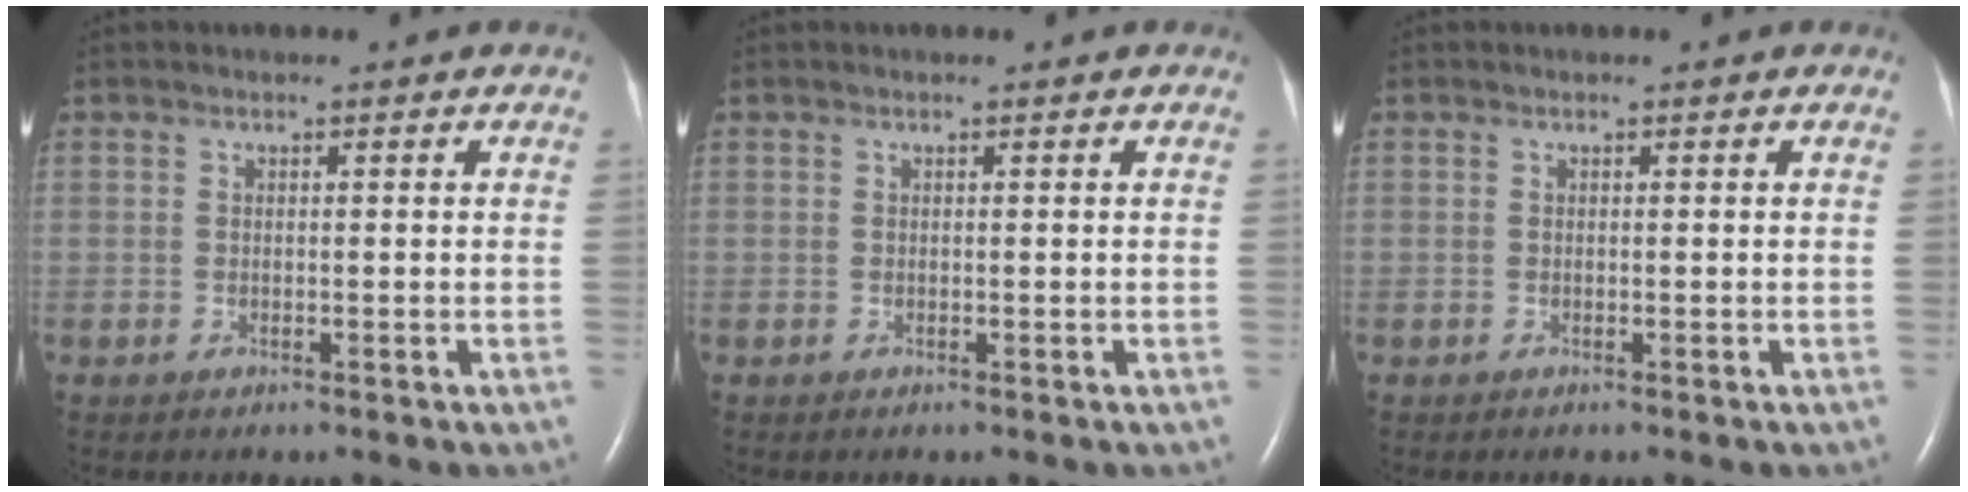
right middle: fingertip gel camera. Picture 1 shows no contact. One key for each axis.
{"total": 0.0}
{"total": 0.0}